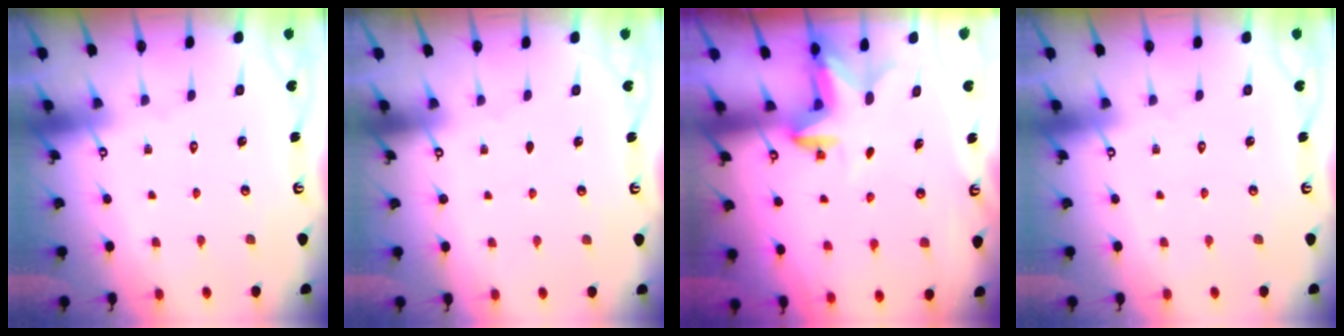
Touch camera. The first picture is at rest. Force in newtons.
{"total": 0.0}
{"total": 2.9, "press": 2.9, "slide": 0.5}
{"total": 0.0}